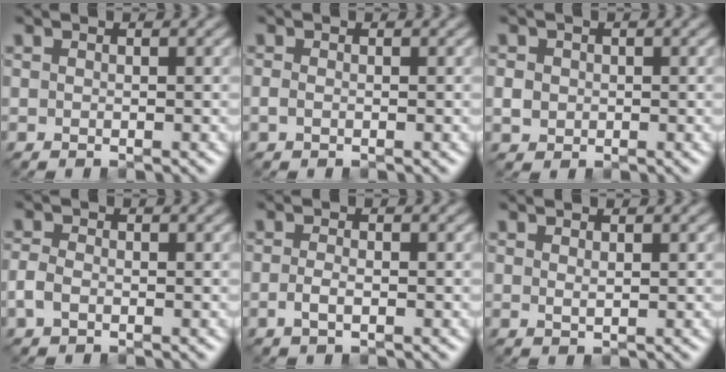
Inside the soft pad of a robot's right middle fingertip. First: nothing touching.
{"total": 0.7, "force": [-0.2, 0.4, 0.5], "torque": [-0.015, -0.002, -0.007]}
{"total": 1.7, "force": [-0.1, 1.5, 0.7], "torque": [-0.012, -0.003, -0.003]}
{"total": 1.8, "force": [-0.7, 1.1, 1.2], "torque": [-0.026, 0.003, -0.019]}
{"total": 1.4, "force": [-0.5, 0.6, 1.2], "torque": [-0.028, -0.002, -0.012]}
{"total": 0.7, "force": [0.4, 0.2, 0.5], "torque": [-0.010, -0.002, 0.009]}